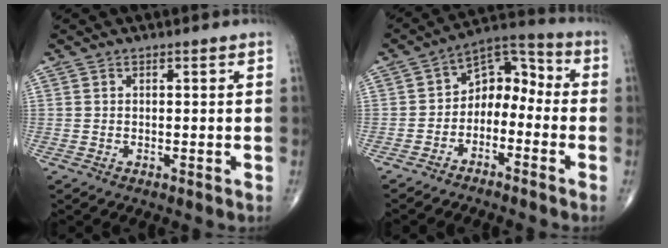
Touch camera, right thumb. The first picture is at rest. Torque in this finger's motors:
{"motor_torque": [-0.22, 0.29, 0.43, -0.10, 0.01]}